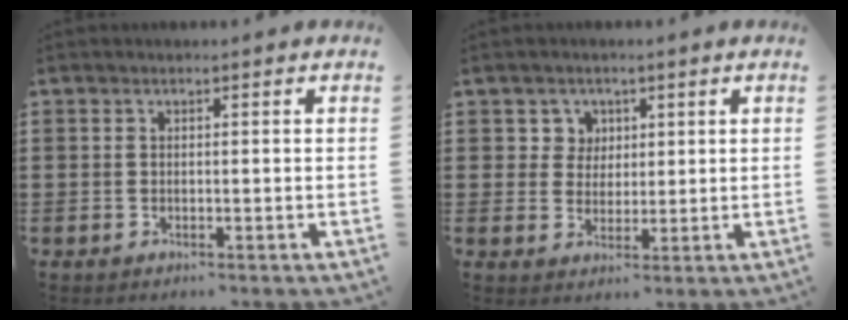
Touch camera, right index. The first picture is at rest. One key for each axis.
{"total": 3.7, "fx": 1.6, "fy": 3.3, "fz": 0.5, "tx": -0.027, "ty": 0.013, "tz": 0.028}